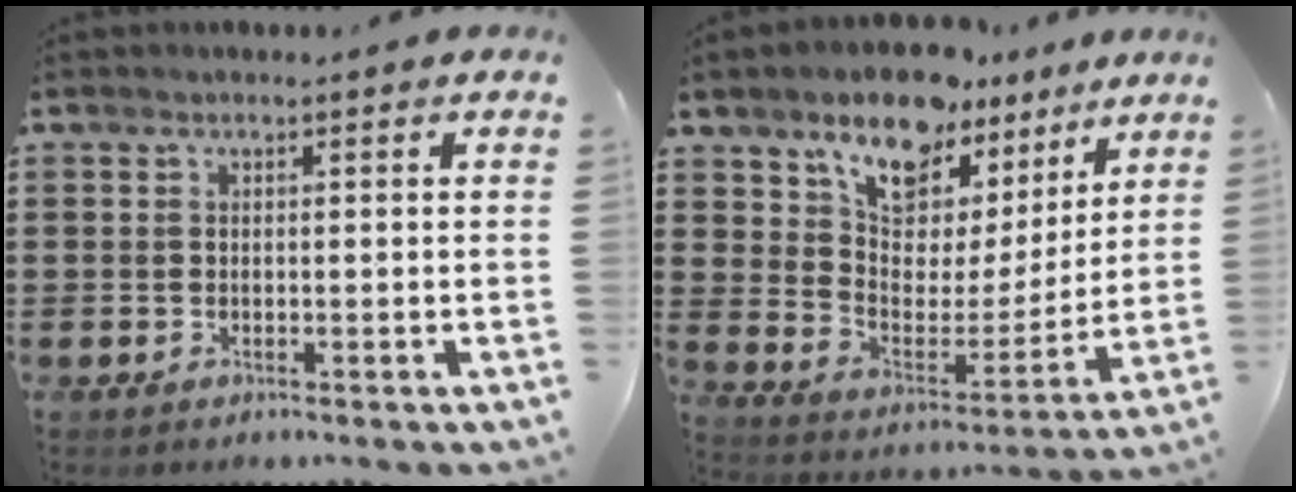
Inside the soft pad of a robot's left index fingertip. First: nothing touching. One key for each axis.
{"total": 10.7, "fx": 8.8, "fy": 5.1, "fz": 3.2, "tx": -0.084, "ty": -0.058, "tz": 0.159}